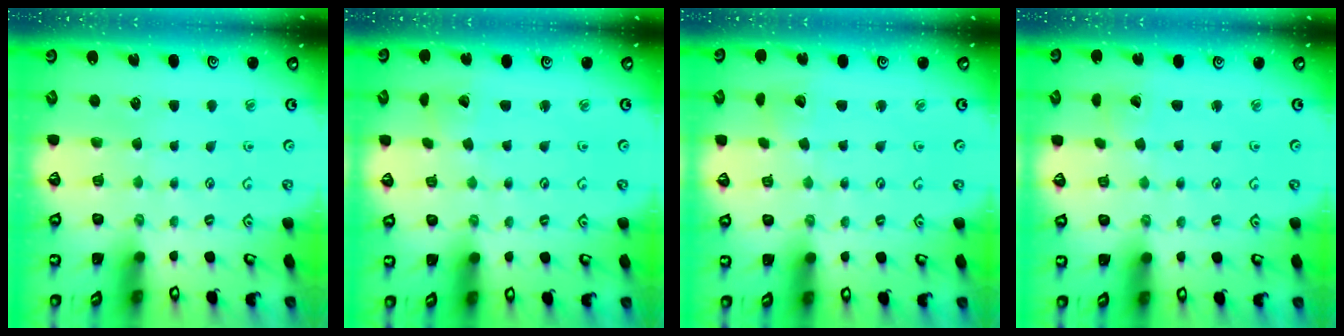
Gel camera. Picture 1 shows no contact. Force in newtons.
{"total": 2.3, "press": 2.3, "slide": 0.1}
{"total": 3.7, "press": 3.7, "slide": 0.3}
{"total": 2.1, "press": 2.1, "slide": 0.1}